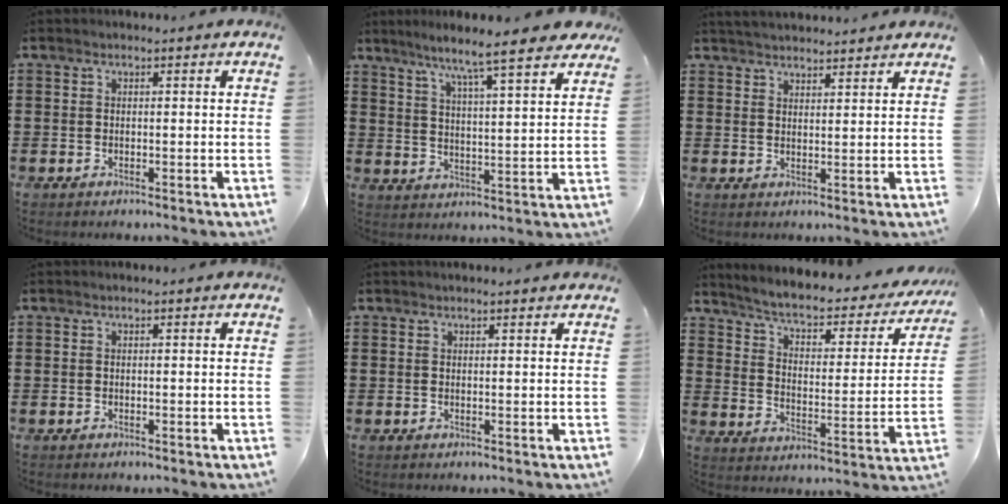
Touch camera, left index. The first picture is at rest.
{"total": 7.0, "force": [6.2, -0.5, 3.1], "torque": [-0.079, -0.045, 0.099]}
{"total": 3.0, "force": [3.0, 0.0, 0.2], "torque": [-0.011, -0.004, 0.057]}
{"total": 0.0}
{"total": 0.7, "force": [0.7, 0.0, 0.2], "torque": [-0.005, -0.001, 0.014]}
{"total": 4.4, "force": [3.4, 0.7, 2.7], "torque": [-0.069, -0.029, 0.049]}